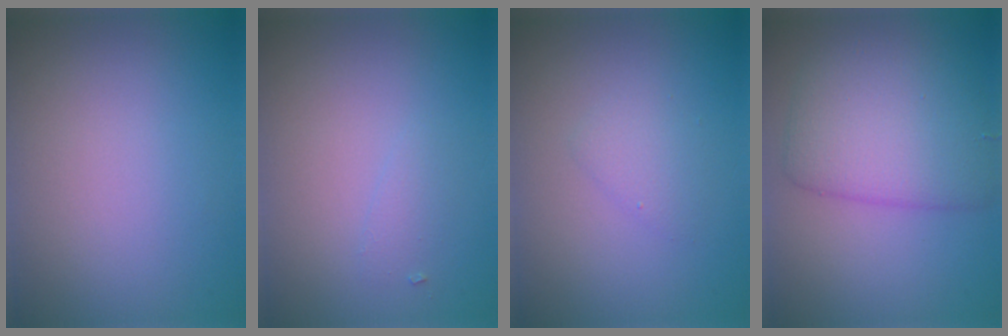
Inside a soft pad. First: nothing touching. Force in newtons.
{"total": 0.8, "press": 0.8, "slide": 0.0}
{"total": 1.3, "press": 1.3, "slide": 0.1}
{"total": 6.4, "press": 6.4, "slide": 0.1}